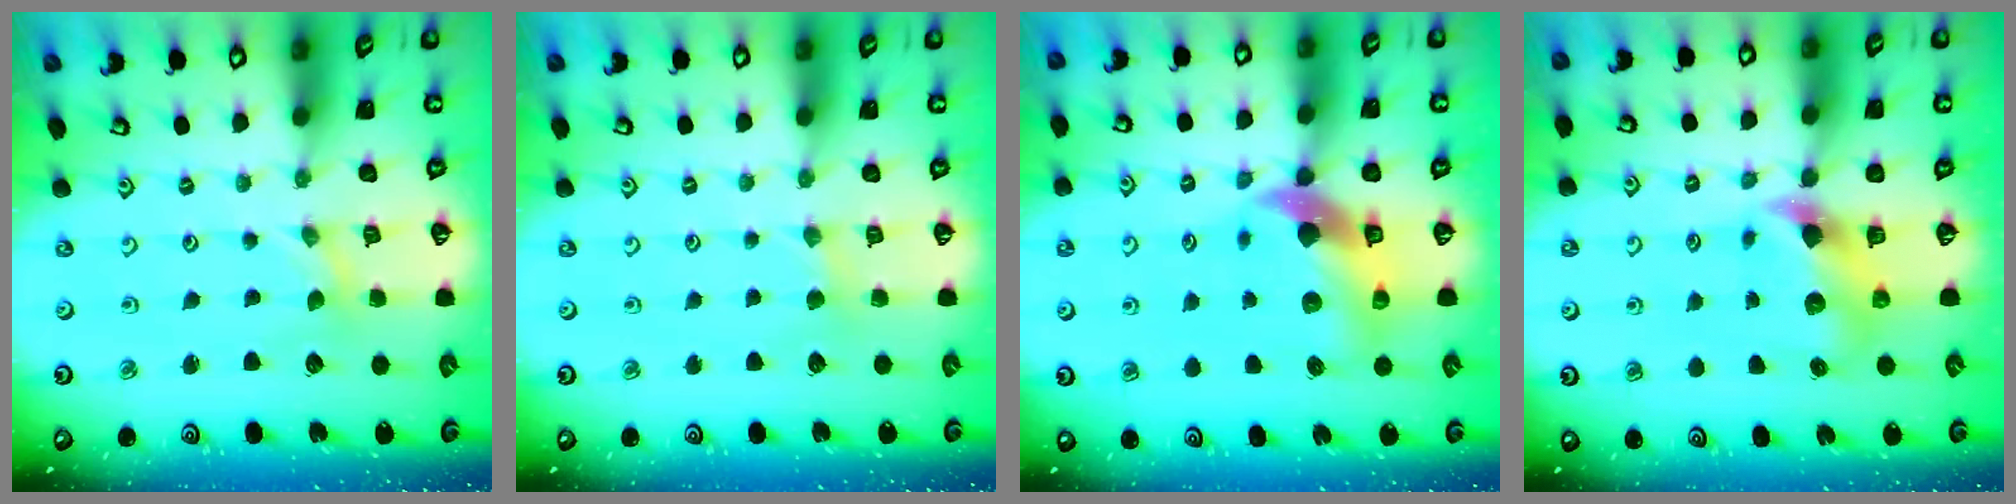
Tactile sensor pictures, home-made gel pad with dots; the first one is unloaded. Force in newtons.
{"total": 2.7, "press": 2.7, "slide": 0.4}
{"total": 11.8, "press": 11.6, "slide": 1.7}
{"total": 7.7, "press": 7.6, "slide": 0.6}